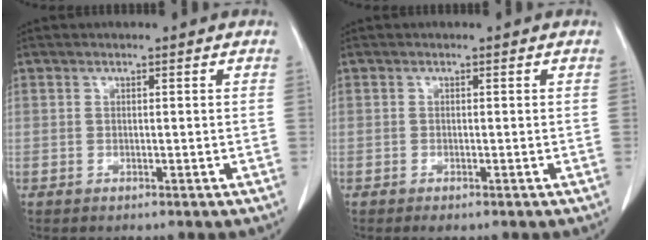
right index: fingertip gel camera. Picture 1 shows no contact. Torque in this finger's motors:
{"motor_torque": [0.12, -0.11, 0.00, 0.02]}